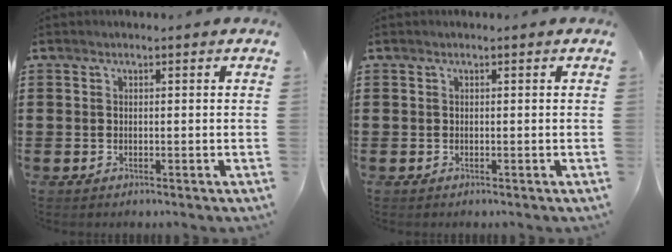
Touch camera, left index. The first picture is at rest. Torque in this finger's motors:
{"motor_torque": [-0.01, -0.01, 0.03, -0.01]}